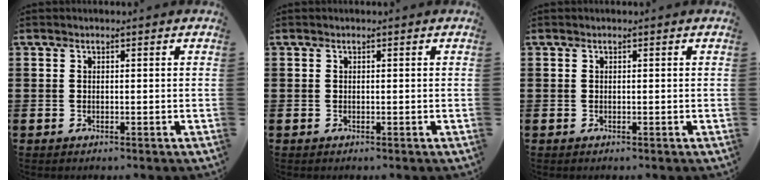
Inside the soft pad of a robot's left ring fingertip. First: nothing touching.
{"total": 0.0}
{"total": 0.0}